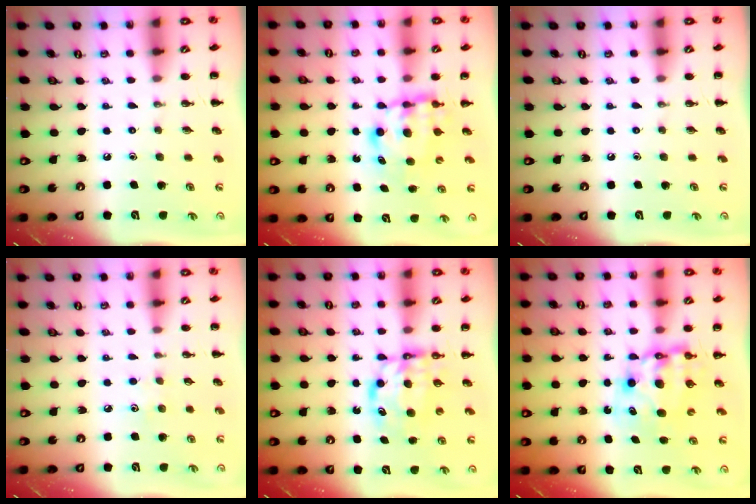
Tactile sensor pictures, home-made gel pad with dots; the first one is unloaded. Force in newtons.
{"total": 5.6, "press": 5.6, "slide": 0.5}
{"total": 0.0}
{"total": 2.9, "press": 2.9, "slide": 0.6}
{"total": 6.5, "press": 6.4, "slide": 0.9}
{"total": 7.8, "press": 7.5, "slide": 2.2}